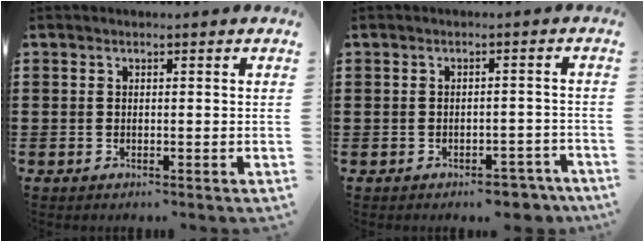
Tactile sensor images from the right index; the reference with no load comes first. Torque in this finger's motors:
{"motor_torque": [-0.58, 0.33, -1.05, -0.21]}